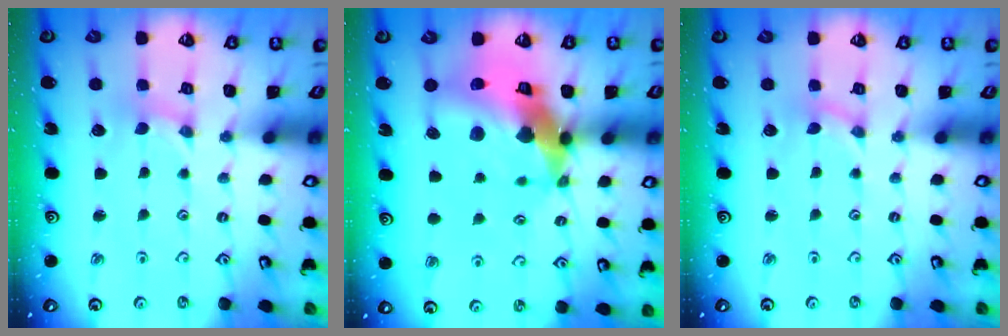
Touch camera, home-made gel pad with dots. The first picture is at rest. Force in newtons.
{"total": 20.5, "press": 20.3, "slide": 2.6}
{"total": 0.0}